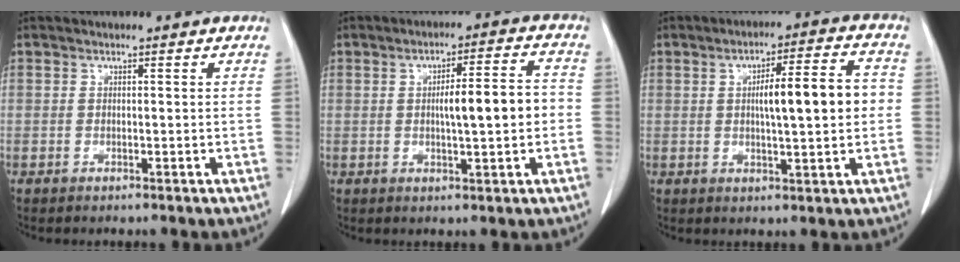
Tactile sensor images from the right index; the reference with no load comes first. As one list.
[{"total": 8.0, "force": [-0.3, 1.1, 7.9], "torque": [-0.118, 0.015, -0.002]}, {"total": 10.0, "force": [0.5, 1.5, 9.9], "torque": [-0.147, 0.020, 0.010]}]